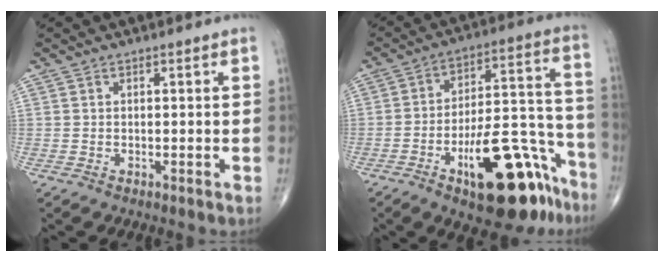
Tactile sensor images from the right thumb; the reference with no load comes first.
{"total": 21.1, "force": [-11.8, 8.0, 15.6], "torque": [-0.170, 0.093, -0.169]}